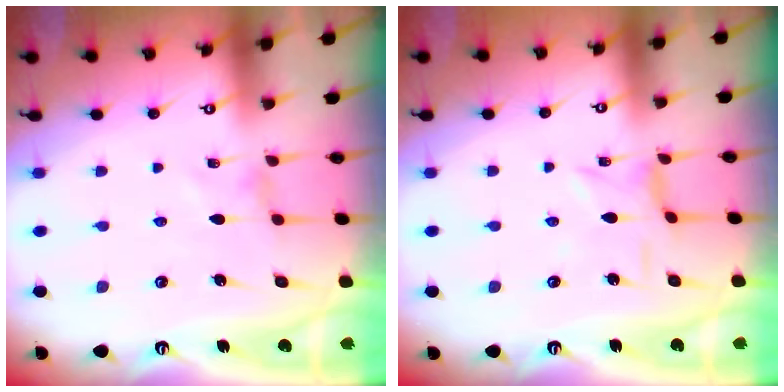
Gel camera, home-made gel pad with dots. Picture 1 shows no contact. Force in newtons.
{"total": 0.6, "press": 0.5, "slide": 0.3}